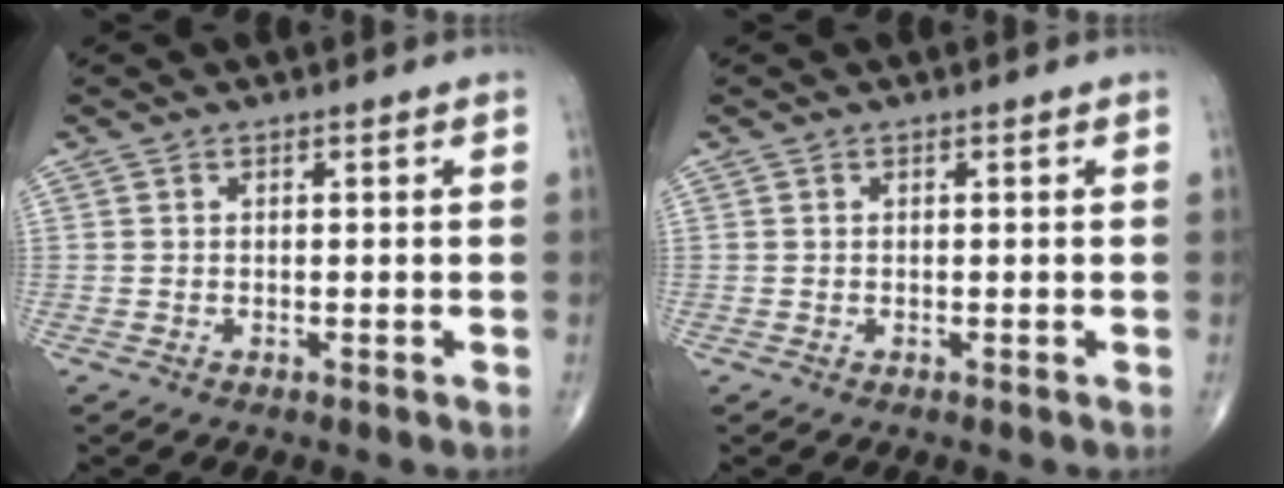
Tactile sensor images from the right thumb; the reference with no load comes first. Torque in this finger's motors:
{"motor_torque": [-0.42, 0.42, -0.14, 0.01, -0.01]}